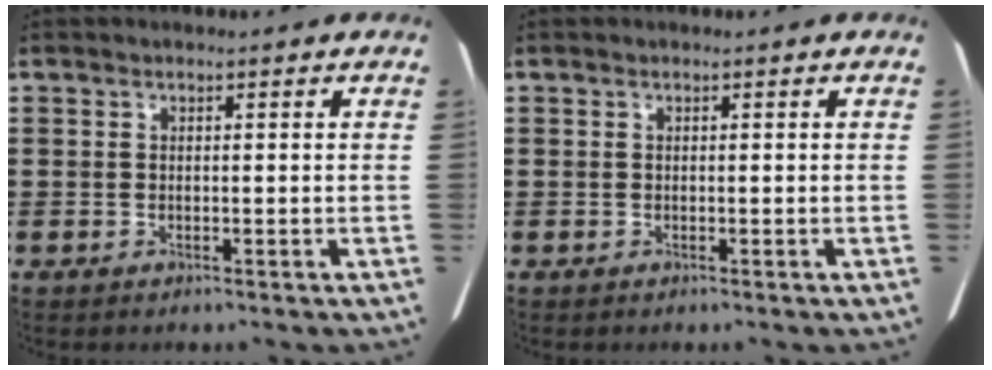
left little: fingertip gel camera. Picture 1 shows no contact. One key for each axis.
{"total": 0.0}